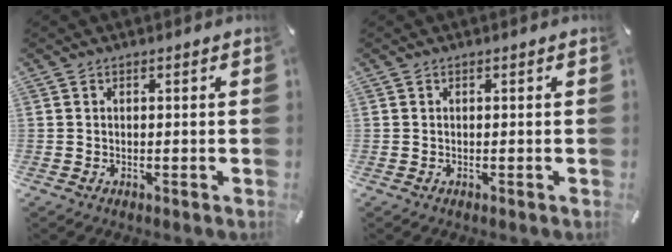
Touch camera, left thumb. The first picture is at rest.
{"total": 0.0}